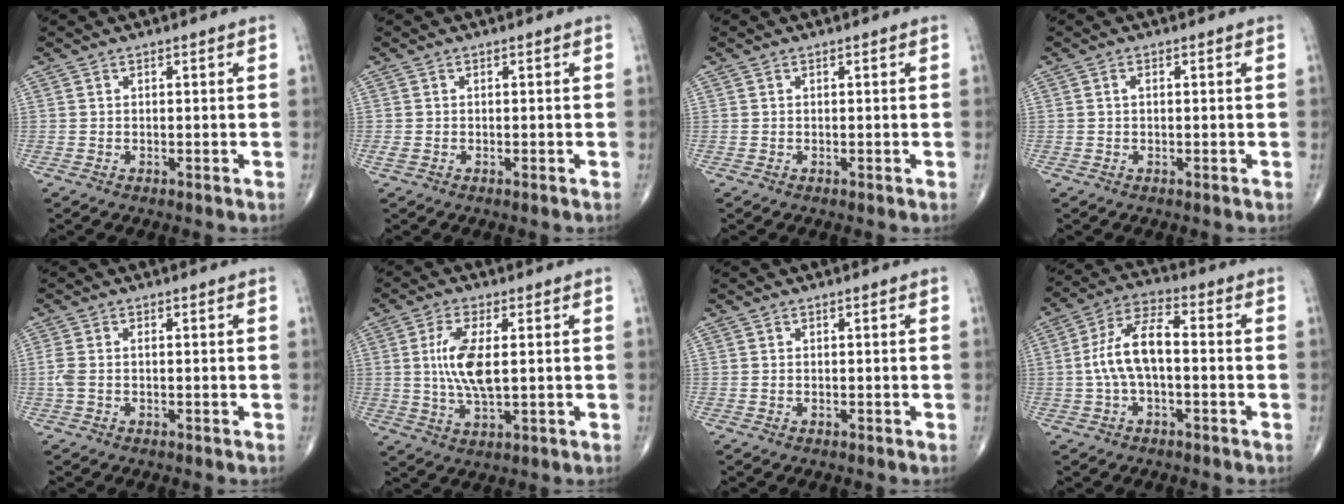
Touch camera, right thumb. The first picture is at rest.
{"total": 1.0, "force": [-0.3, 0.5, 0.8], "torque": [-0.024, -0.002, -0.007]}
{"total": 0.0}
{"total": 0.8, "force": [0.1, 0.4, 0.6], "torque": [-0.011, 0.002, -0.001]}
{"total": 2.5, "force": [-0.3, 1.3, 2.1], "torque": [-0.065, 0.007, -0.008]}
{"total": 8.9, "force": [1.0, 3.3, 8.1], "torque": [-0.172, -0.009, 0.020]}
{"total": 0.0}
{"total": 10.1, "force": [-0.7, 4.6, 9.0], "torque": [-0.182, 0.037, -0.019]}